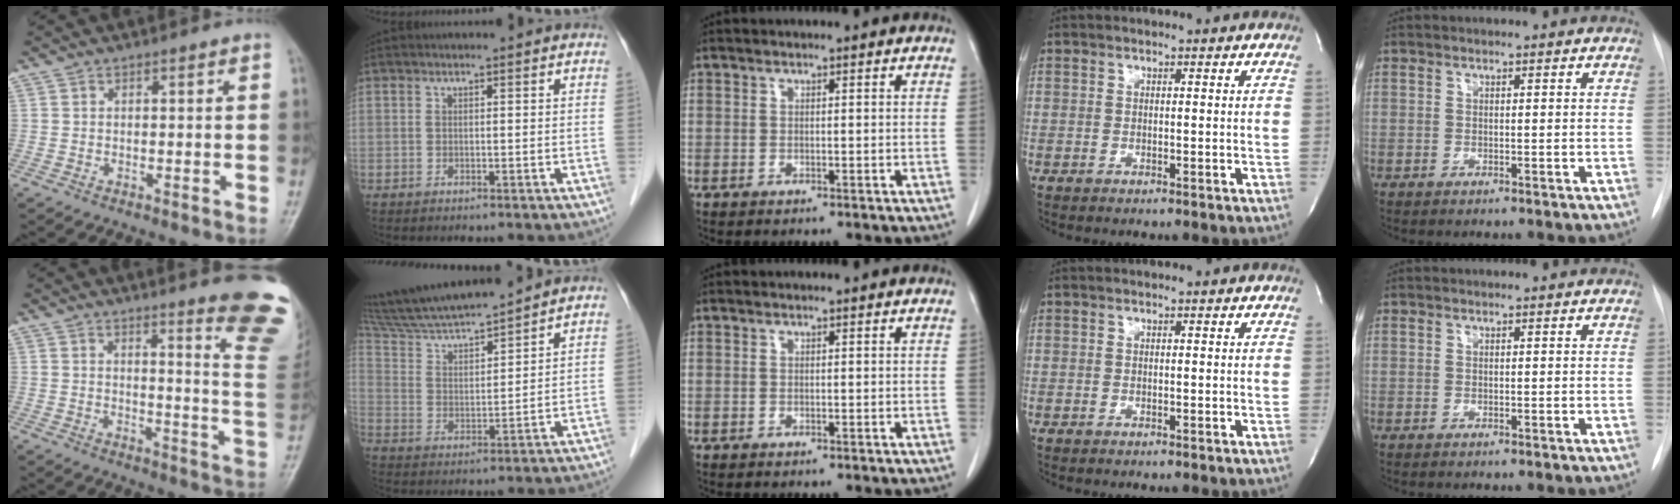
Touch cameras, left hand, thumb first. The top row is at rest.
{"thumb": {"total": 15.0, "force": [12.0, 0.8, 8.9], "torque": [-0.086, -0.127, 0.129]}, "index": {"total": 14.2, "force": [13.1, -0.1, 5.4], "torque": [-0.107, 0.010, 0.239]}}